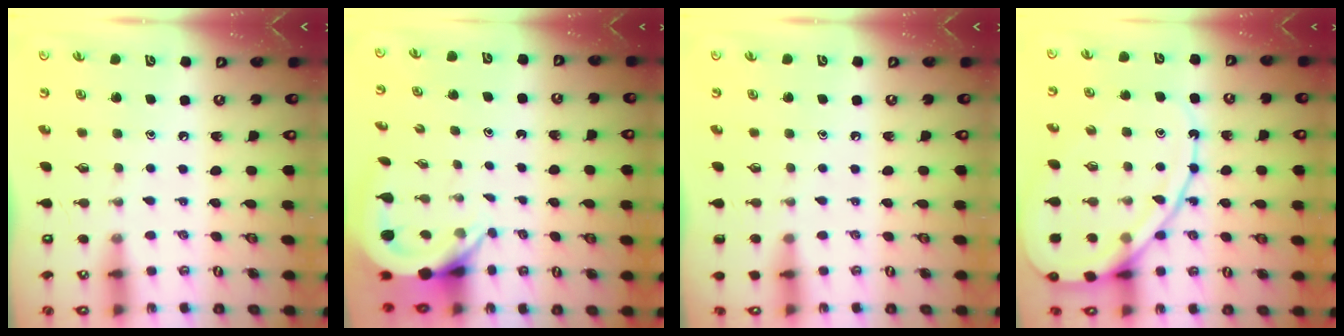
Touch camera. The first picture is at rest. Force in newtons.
{"total": 4.8, "press": 4.8, "slide": 0.4}
{"total": 0.0}
{"total": 15.4, "press": 15.3, "slide": 1.6}